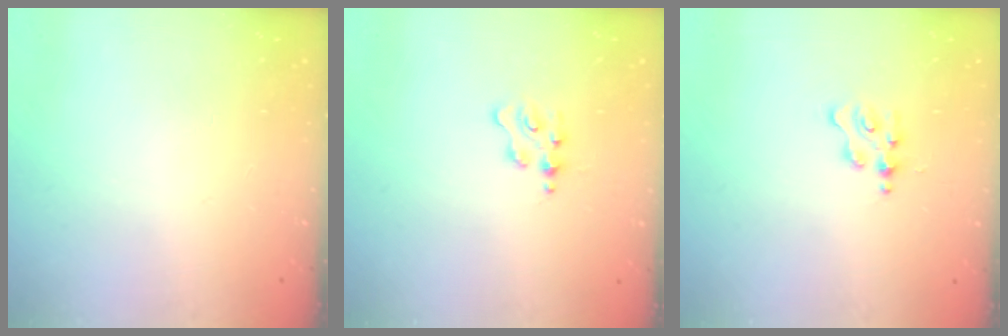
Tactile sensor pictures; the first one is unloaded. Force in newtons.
{"total": 1.8, "press": 1.8, "slide": 0.3}
{"total": 2.5, "press": 2.5, "slide": 0.3}